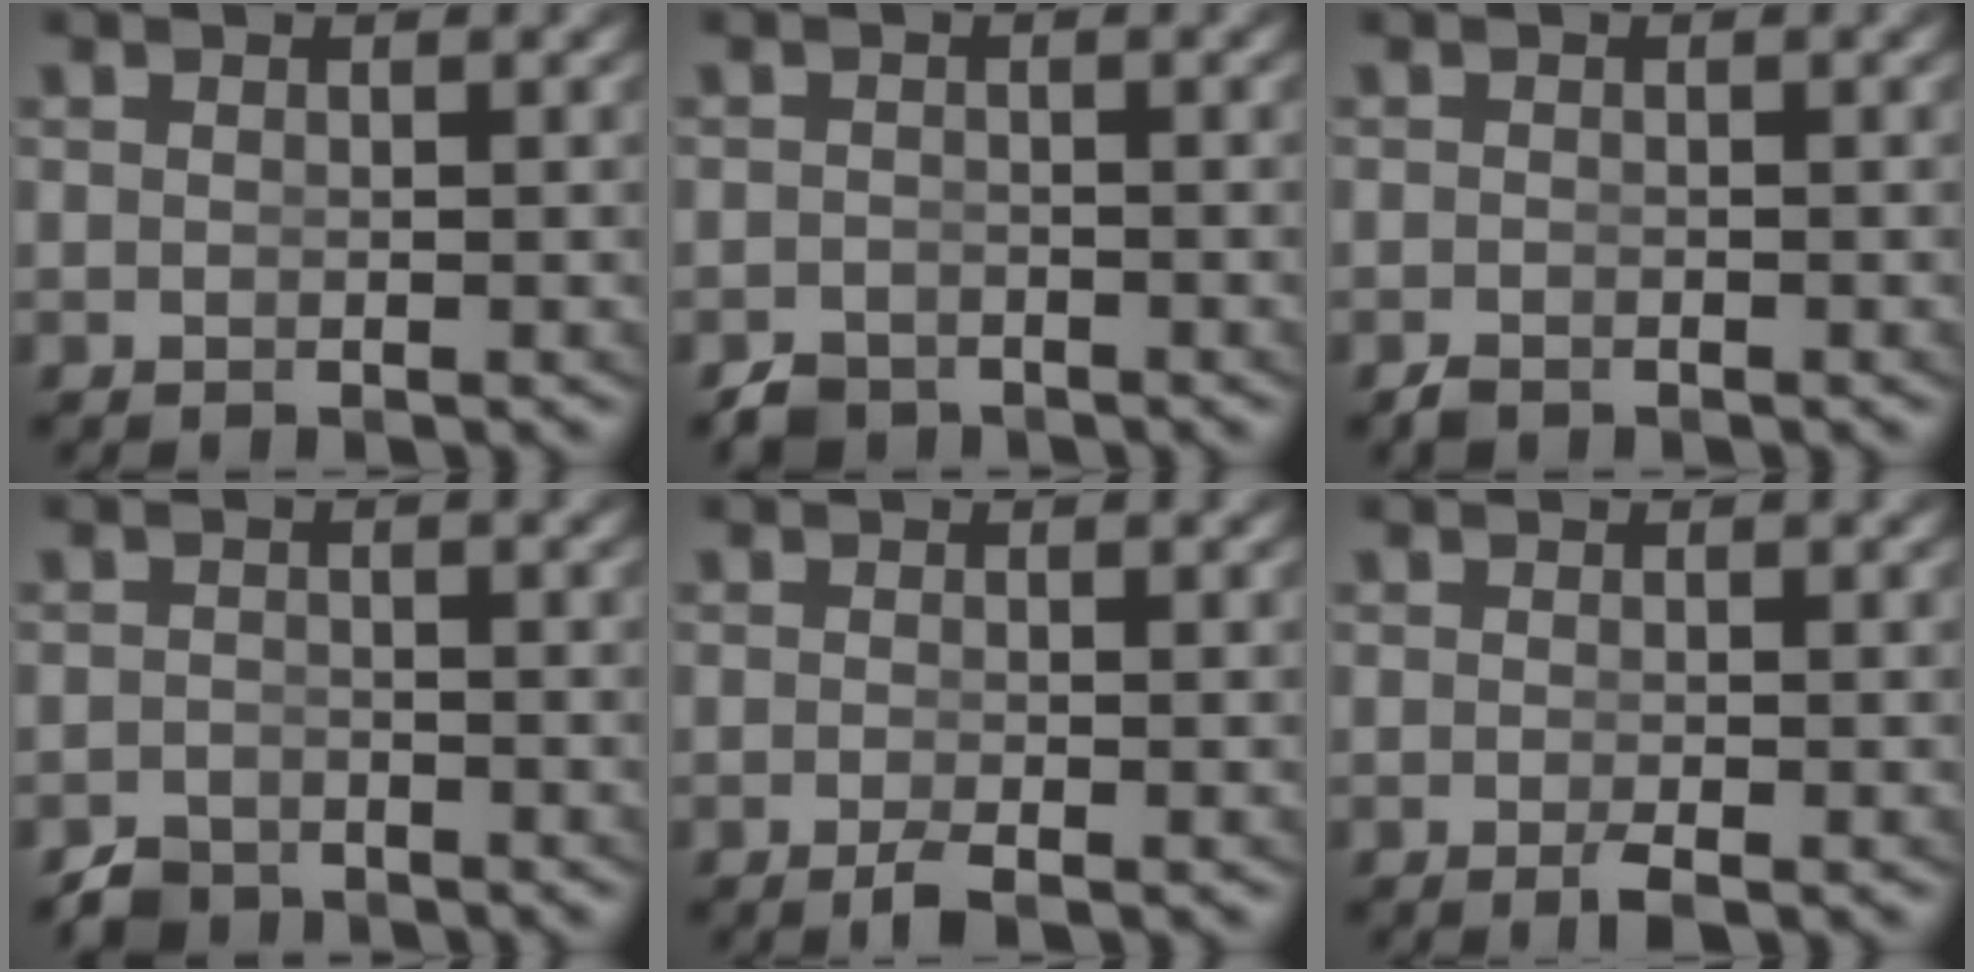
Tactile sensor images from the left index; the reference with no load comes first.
{"total": 2.2, "force": [-2.1, 0.3, -0.2], "torque": [0.008, -0.020, -0.031]}
{"total": 1.0, "force": [-1.0, -0.1, 0.0], "torque": [-0.003, -0.015, -0.011]}
{"total": 2.6, "force": [-2.5, 0.4, -0.3], "torque": [0.011, -0.019, -0.040]}
{"total": 1.6, "force": [-1.3, 0.1, 1.0], "torque": [-0.022, -0.009, -0.020]}
{"total": 1.4, "force": [-1.1, 0.1, 0.9], "torque": [-0.017, -0.007, -0.017]}